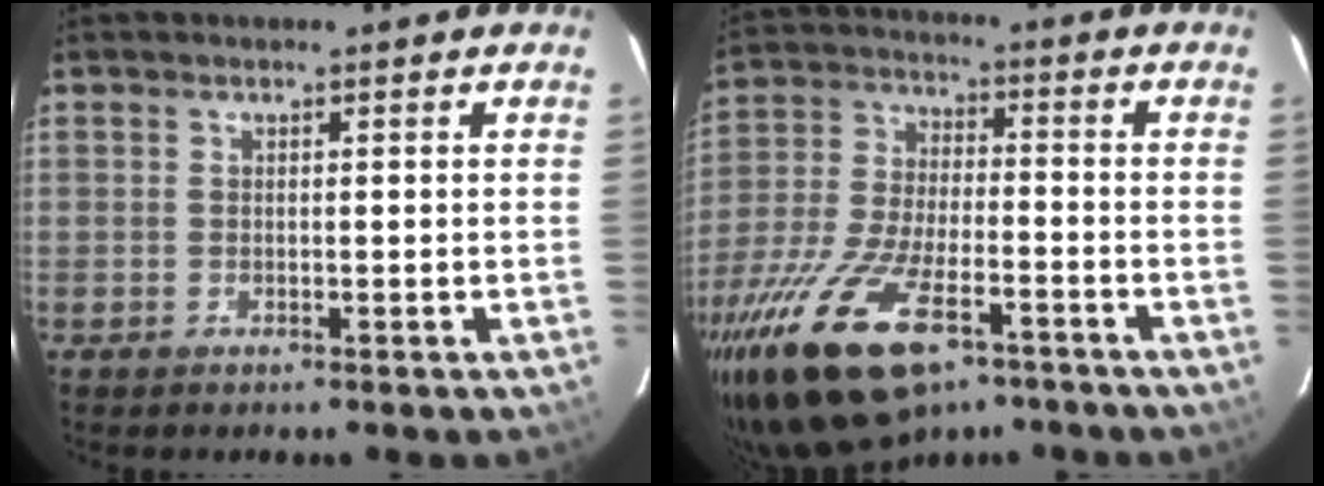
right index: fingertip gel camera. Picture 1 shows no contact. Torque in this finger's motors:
{"motor_torque": [1.91, -0.23, 1.05, 0.21]}